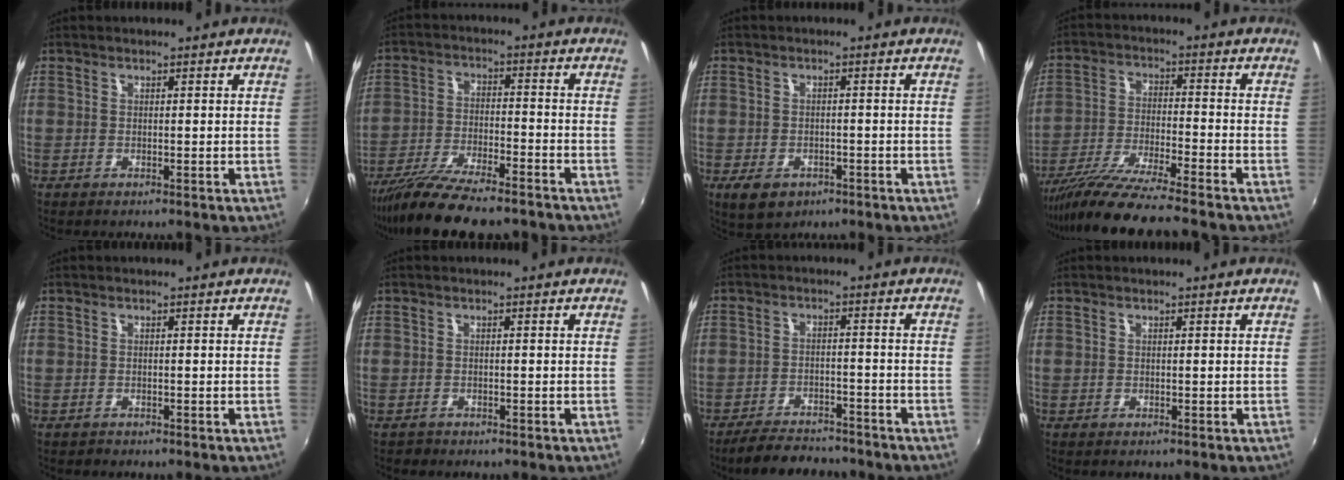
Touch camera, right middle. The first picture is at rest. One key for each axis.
{"total": 14.7, "fx": -12.0, "fy": 3.1, "fz": 7.8, "tx": -0.163, "ty": -0.036, "tz": -0.206}
{"total": 5.8, "fx": -3.2, "fy": 3.7, "fz": 3.2, "tx": -0.073, "ty": -0.018, "tz": -0.049}
{"total": 12.5, "fx": -10.8, "fy": -0.9, "fz": 6.2, "tx": -0.126, "ty": -0.026, "tz": -0.196}
{"total": 0.5, "fx": -0.4, "fy": 0.3, "fz": -0.1, "tx": 0.000, "ty": -0.002, "tz": -0.007}
{"total": 0.9, "fx": -0.7, "fy": 0.6, "fz": -0.1, "tx": -0.002, "ty": -0.002, "tz": -0.012}
{"total": 9.1, "fx": -8.1, "fy": 2.8, "fz": 3.0, "tx": -0.080, "ty": 0.001, "tz": -0.119}
{"total": 0.0}